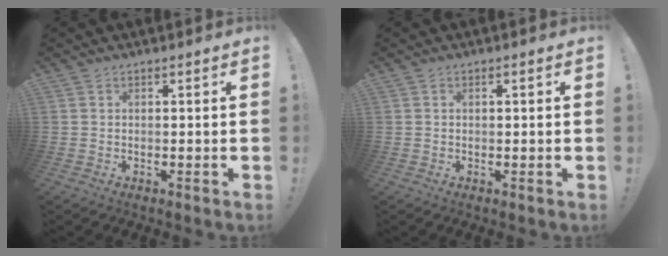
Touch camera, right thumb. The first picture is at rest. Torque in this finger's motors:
{"motor_torque": [-0.14, -0.13, -0.18, 0.00, 0.08]}